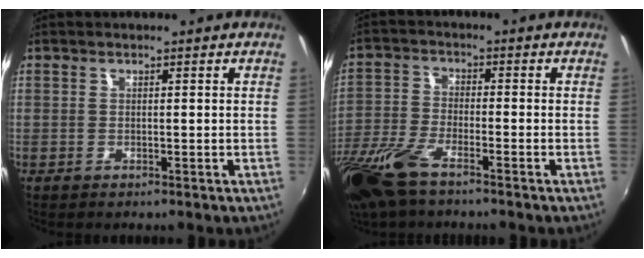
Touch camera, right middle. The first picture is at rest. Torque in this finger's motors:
{"motor_torque": [0.39, -0.38, 0.42, 0.16]}